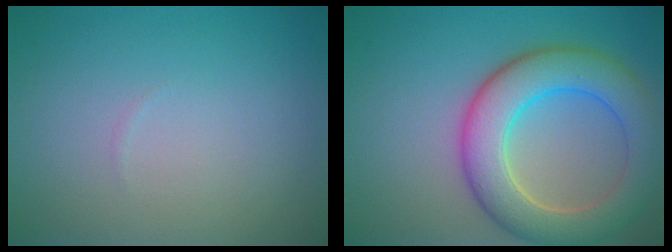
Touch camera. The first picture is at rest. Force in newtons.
{"total": 7.9, "press": 7.9, "slide": 0.5}